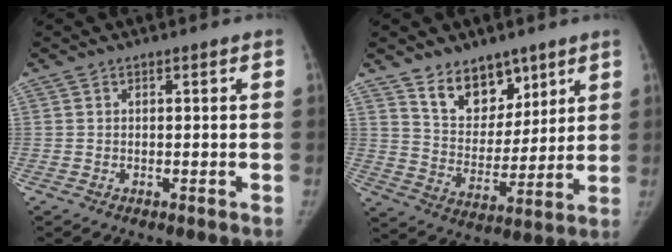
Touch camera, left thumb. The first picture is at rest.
{"total": 11.7, "force": [8.1, 7.0, 4.8], "torque": [-0.033, -0.059, 0.148]}